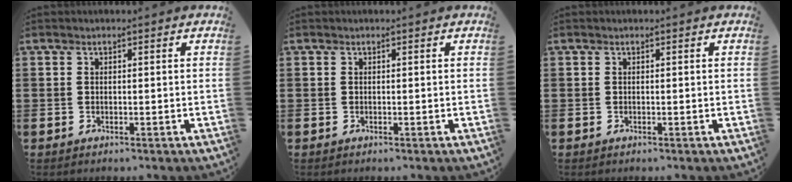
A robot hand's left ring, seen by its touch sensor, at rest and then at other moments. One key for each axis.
{"total": 0.0}
{"total": 0.0}